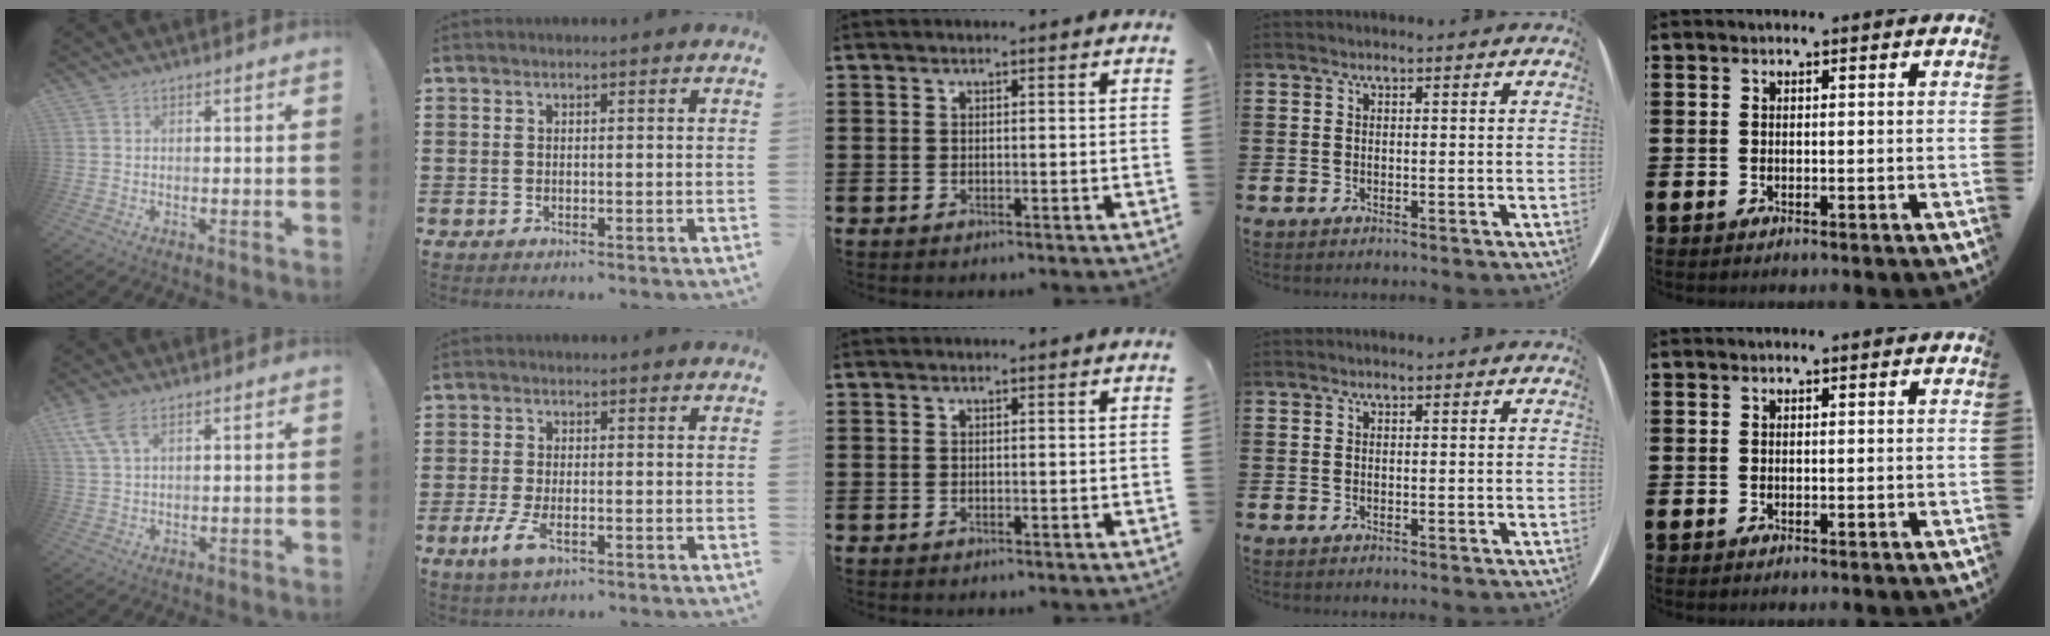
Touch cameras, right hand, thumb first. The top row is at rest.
{"thumb": {"total": 6.7, "force": [3.5, 2.8, 5.0], "torque": [-0.111, -0.003, 0.068]}, "index": {"total": 4.0, "force": [-1.6, 1.4, 3.4], "torque": [-0.086, -0.011, -0.036]}}